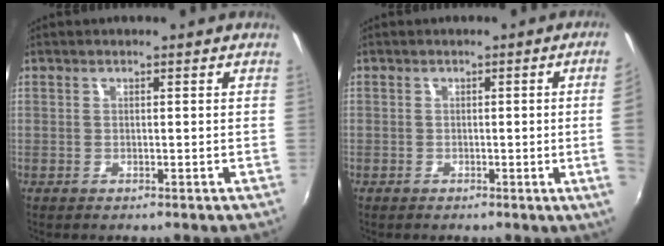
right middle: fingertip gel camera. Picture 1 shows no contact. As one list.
[{"total": 4.8, "force": [0.1, -1.8, 4.4], "torque": [-0.068, -0.008, 0.007]}]